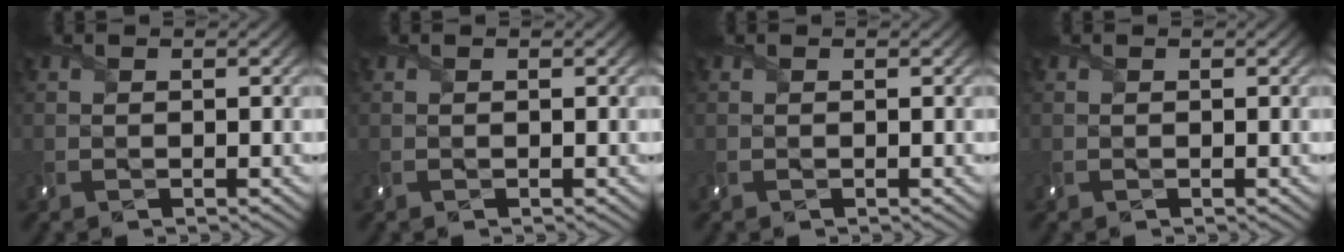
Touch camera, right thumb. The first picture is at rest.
{"total": 0.0}
{"total": 0.0}
{"total": 0.0}